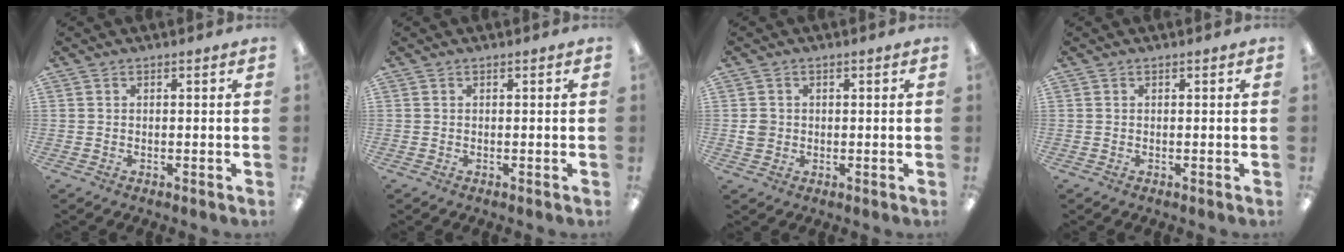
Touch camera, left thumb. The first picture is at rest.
{"total": 0.0}
{"total": 2.9, "force": [0.0, 2.8, 0.9], "torque": [-0.009, 0.002, -0.003]}
{"total": 0.0}